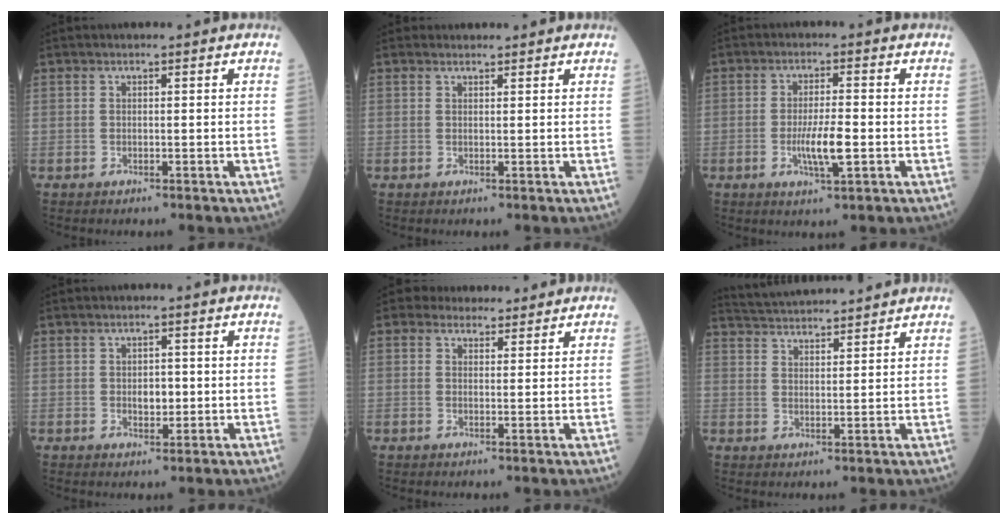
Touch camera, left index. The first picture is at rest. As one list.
[{"total": 1.5, "force": [1.4, 0.5, 0.0], "torque": [0.001, 0.009, 0.020]}, {"total": 5.1, "force": [-1.3, 0.6, 4.9], "torque": [-0.091, -0.009, -0.022]}, {"total": 2.0, "force": [-0.1, 1.3, 1.6], "torque": [-0.019, -0.003, 0.001]}, {"total": 5.3, "force": [4.7, 2.3, 0.7], "torque": [0.005, 0.011, 0.060]}, {"total": 11.6, "force": [11.2, 0.6, 3.0], "torque": [-0.057, 0.024, 0.171]}]